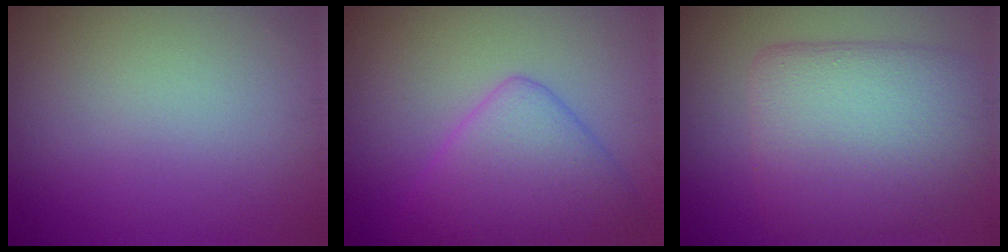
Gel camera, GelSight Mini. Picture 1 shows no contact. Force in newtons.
{"total": 5.7, "press": 5.6, "slide": 0.3}
{"total": 8.1, "press": 8.1, "slide": 0.8}